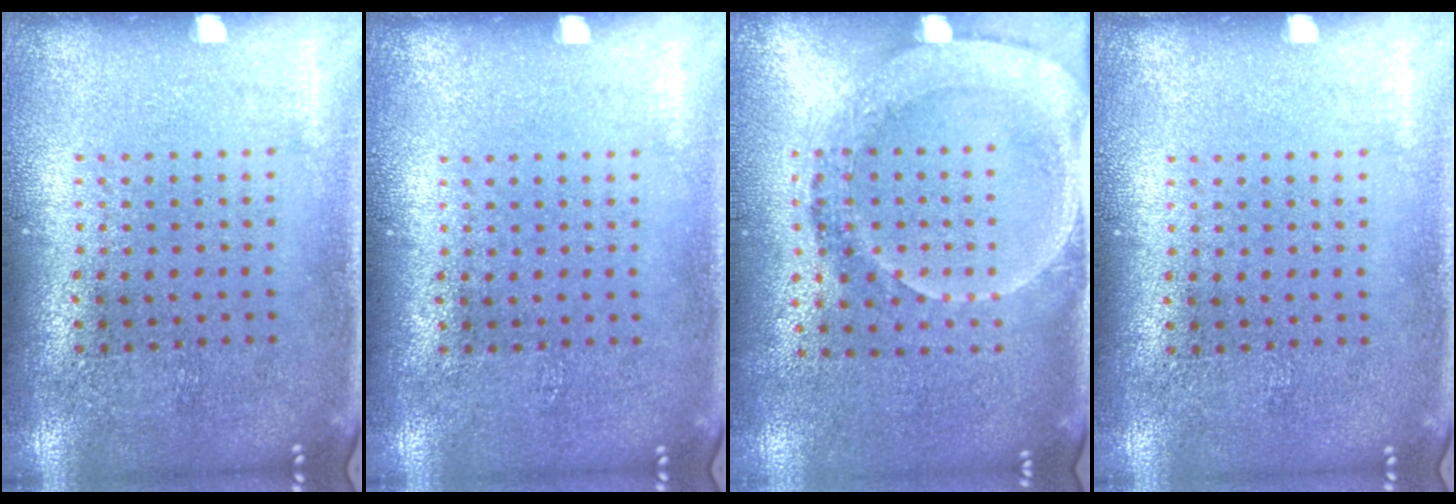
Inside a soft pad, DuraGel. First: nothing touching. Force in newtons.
{"total": 0.0}
{"total": 1.8, "press": 1.7, "slide": 0.7}
{"total": 0.0}